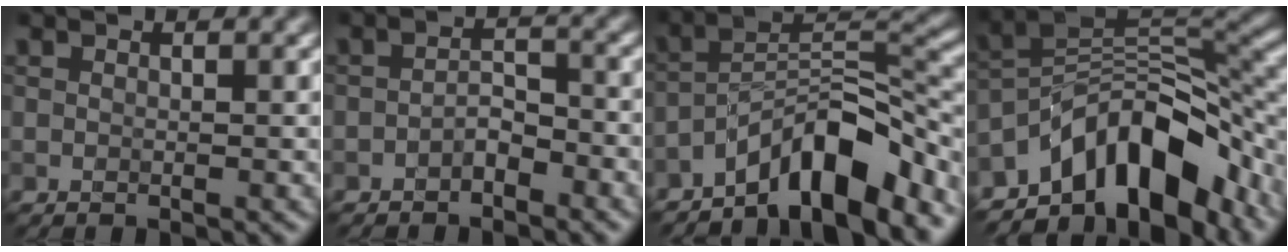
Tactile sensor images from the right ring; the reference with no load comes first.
{"total": 1.9, "force": [-1.3, 0.8, 1.1], "torque": [-0.020, 0.008, -0.027]}
{"total": 9.2, "force": [-6.4, 2.6, 6.1], "torque": [-0.084, 0.012, -0.120]}
{"total": 11.9, "force": [-6.8, 5.8, 7.8], "torque": [-0.111, 0.016, -0.130]}